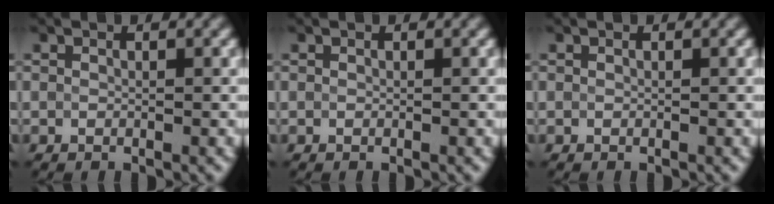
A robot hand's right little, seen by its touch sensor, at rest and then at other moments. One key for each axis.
{"total": 0.0}
{"total": 0.0}